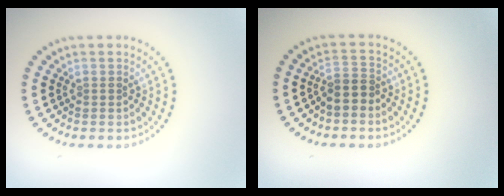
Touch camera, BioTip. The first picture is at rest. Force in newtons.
{"total": 1.7, "press": 1.3, "slide": 1.1}